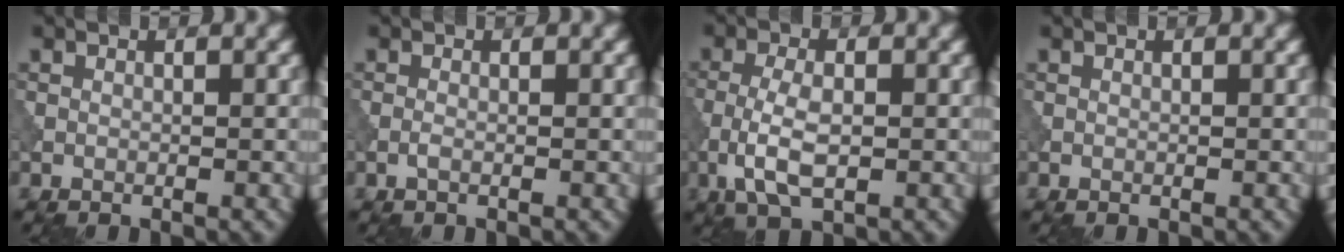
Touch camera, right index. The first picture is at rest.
{"total": 0.6, "force": [-0.3, 0.2, 0.5], "torque": [-0.014, 0.001, -0.007]}
{"total": 4.2, "force": [-1.2, 1.7, 3.6], "torque": [-0.078, -0.001, -0.026]}
{"total": 0.0}